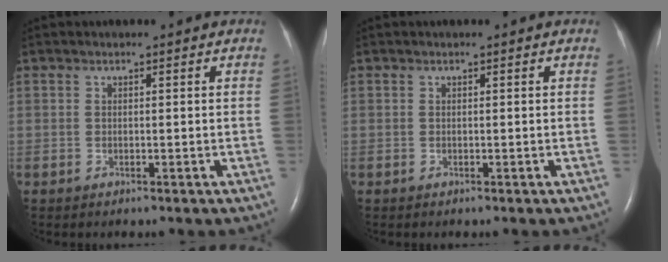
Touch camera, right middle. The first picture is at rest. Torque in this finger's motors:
{"motor_torque": [0.16, -0.15, 0.06, 0.00]}